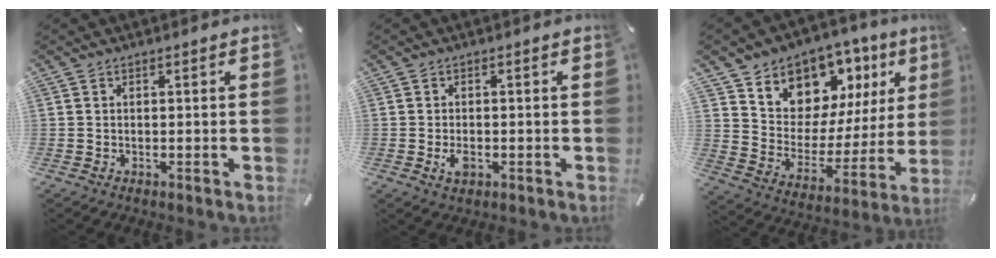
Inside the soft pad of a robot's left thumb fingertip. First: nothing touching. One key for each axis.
{"total": 2.7, "fx": -0.8, "fy": 1.6, "fz": 2.0, "tx": -0.042, "ty": -0.001, "tz": -0.014}
{"total": 9.6, "fx": 7.2, "fy": 6.3, "fz": -0.4, "tx": -0.008, "ty": -0.099, "tz": 0.130}